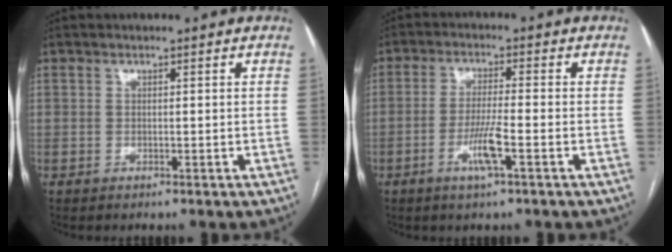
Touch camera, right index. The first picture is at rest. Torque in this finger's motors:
{"motor_torque": [0.71, -0.15, 0.53, 0.11]}